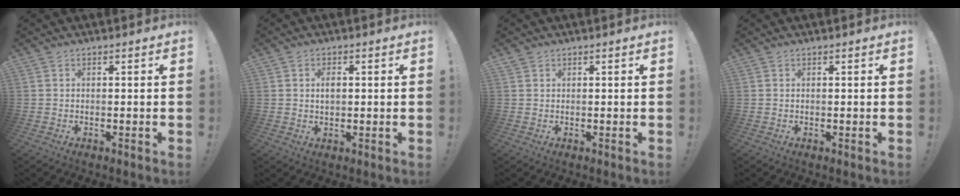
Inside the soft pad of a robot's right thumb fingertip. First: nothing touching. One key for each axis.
{"total": 2.7, "fx": 0.2, "fy": 1.7, "fz": 2.1, "tx": -0.028, "ty": 0.000, "tz": -0.001}
{"total": 1.5, "fx": 0.9, "fy": 1.2, "fz": 0.1, "tx": 0.004, "ty": -0.006, "tz": 0.014}
{"total": 0.0}